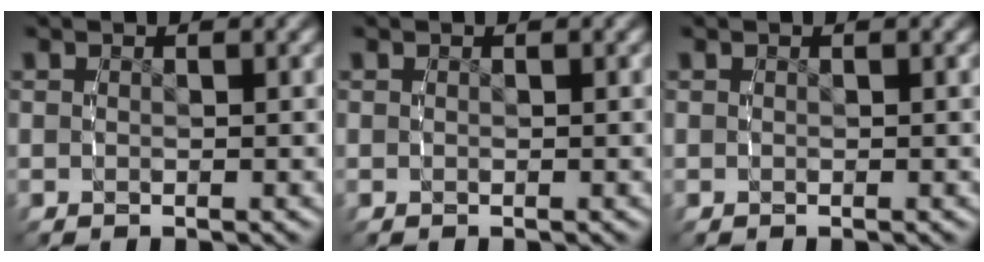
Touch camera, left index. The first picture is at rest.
{"total": 0.0}
{"total": 0.0}